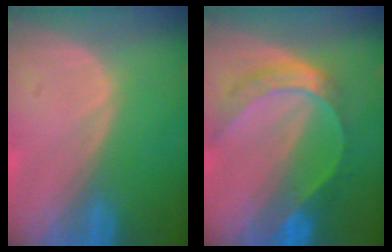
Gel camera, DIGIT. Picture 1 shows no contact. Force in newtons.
{"total": 7.9, "press": 6.5, "slide": 4.4}